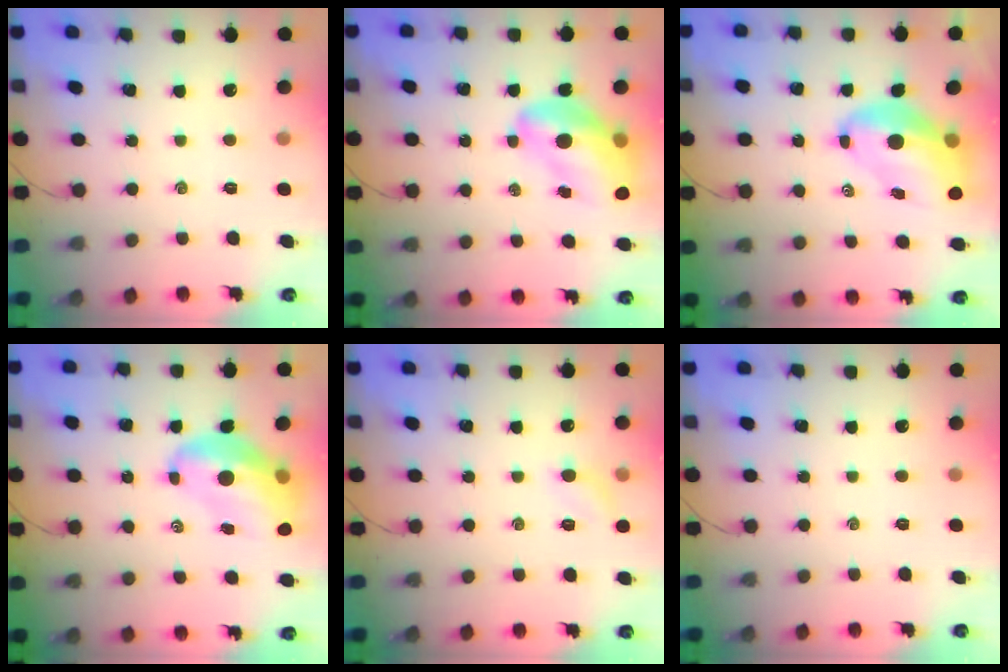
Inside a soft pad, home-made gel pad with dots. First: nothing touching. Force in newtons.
{"total": 15.3, "press": 14.7, "slide": 4.3}
{"total": 11.4, "press": 11.0, "slide": 3.2}
{"total": 13.8, "press": 13.3, "slide": 3.7}
{"total": 6.9, "press": 6.7, "slide": 1.6}
{"total": 0.0}